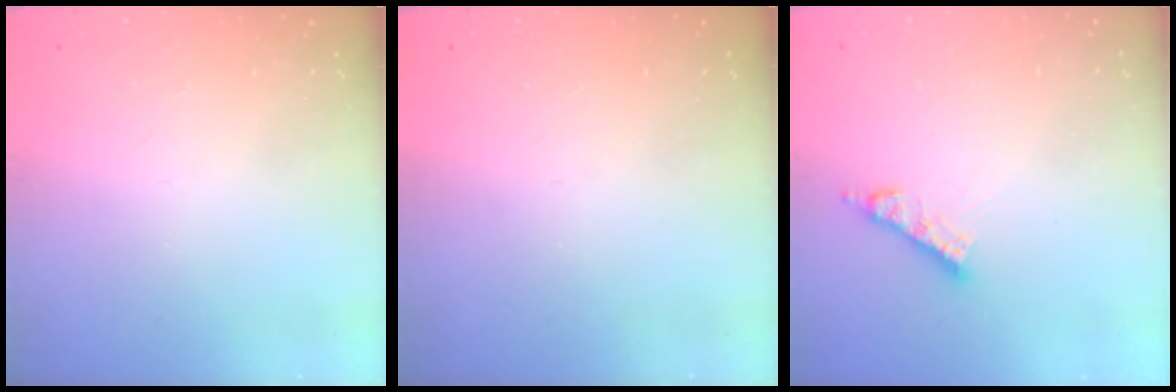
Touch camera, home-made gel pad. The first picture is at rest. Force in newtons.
{"total": 0.0}
{"total": 6.1, "press": 6.1, "slide": 0.4}